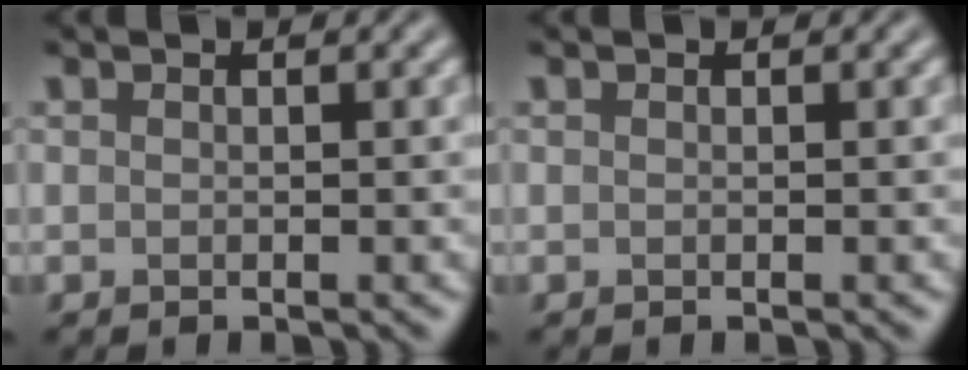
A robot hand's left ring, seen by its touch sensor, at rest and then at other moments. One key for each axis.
{"total": 0.0}